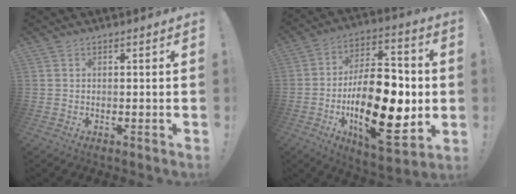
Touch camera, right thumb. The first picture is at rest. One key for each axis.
{"total": 27.1, "fx": -4.6, "fy": 13.5, "fz": 23.0, "tx": -0.398, "ty": 0.025, "tz": -0.064}